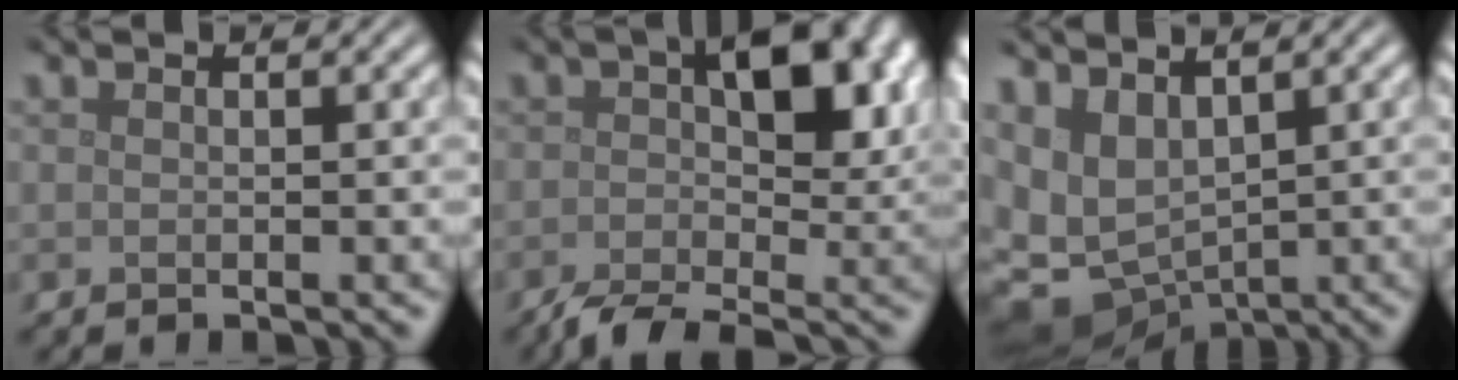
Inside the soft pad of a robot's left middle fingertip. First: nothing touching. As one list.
[{"total": 8.8, "force": [-1.8, 4.3, 7.5], "torque": [-0.115, 0.008, -0.049]}, {"total": 7.1, "force": [-0.1, 5.3, 4.7], "torque": [-0.102, -0.019, 0.026]}]